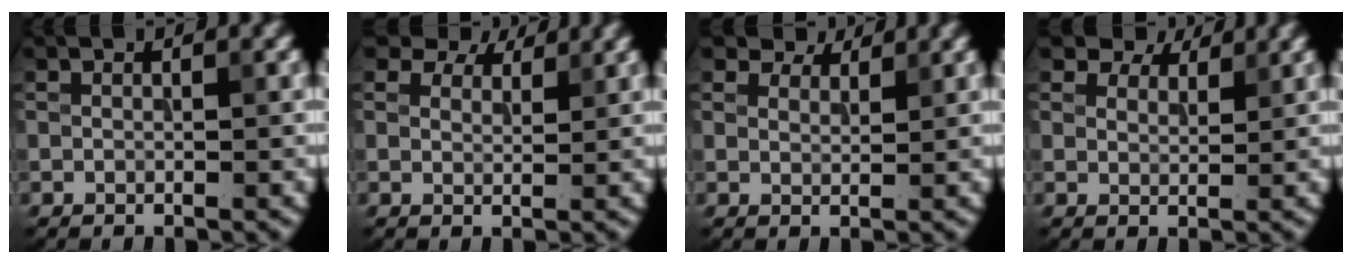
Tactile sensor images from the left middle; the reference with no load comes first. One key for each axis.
{"total": 5.5, "fx": 4.6, "fy": 2.2, "fz": 1.8, "tx": -0.045, "ty": -0.005, "tz": 0.078}
{"total": 4.2, "fx": 3.7, "fy": 1.6, "fz": 1.1, "tx": -0.029, "ty": -0.011, "tz": 0.071}
{"total": 5.0, "fx": 4.4, "fy": 2.0, "fz": 1.5, "tx": -0.040, "ty": -0.011, "tz": 0.082}